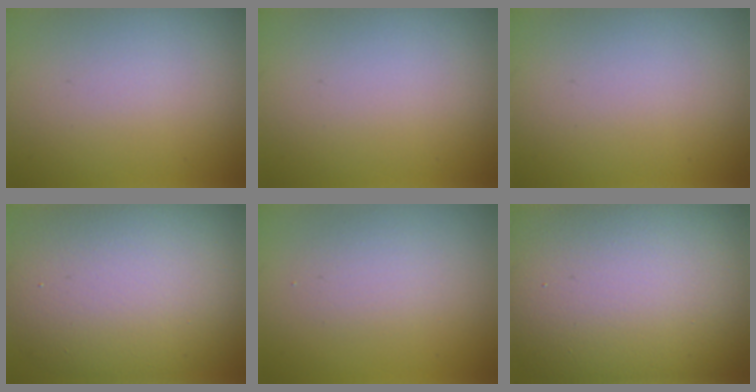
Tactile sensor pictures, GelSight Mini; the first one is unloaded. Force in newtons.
{"total": 0.0}
{"total": 0.0}
{"total": 12.9, "press": 12.8, "slide": 1.1}
{"total": 1.9, "press": 1.9, "slide": 0.0}
{"total": 18.6, "press": 18.5, "slide": 1.2}